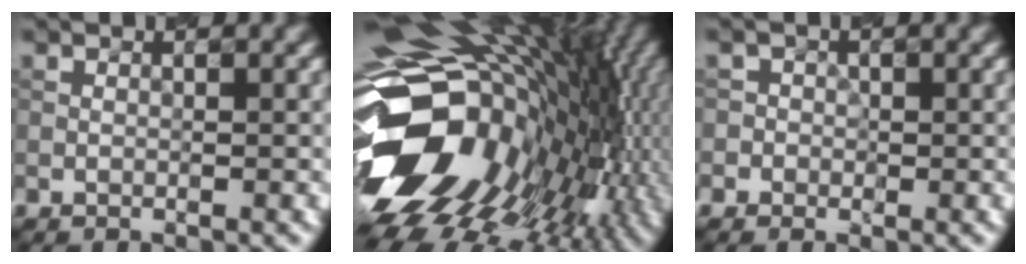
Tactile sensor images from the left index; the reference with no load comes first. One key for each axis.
{"total": 17.4, "fx": -1.3, "fy": 12.0, "fz": 12.6, "tx": -0.217, "ty": -0.003, "tz": -0.024}
{"total": 1.9, "fx": -0.3, "fy": 1.9, "fz": 0.2, "tx": 0.016, "ty": 0.010, "tz": -0.020}